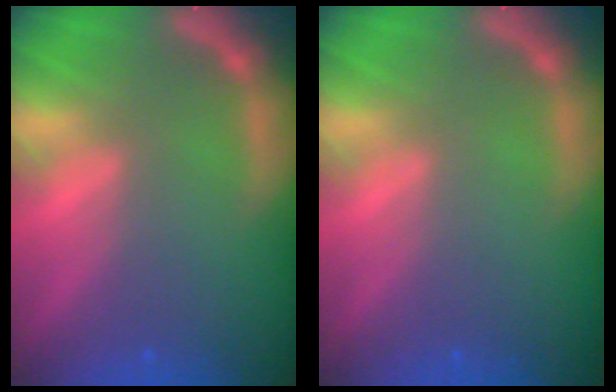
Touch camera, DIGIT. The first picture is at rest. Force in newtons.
{"total": 0.0}